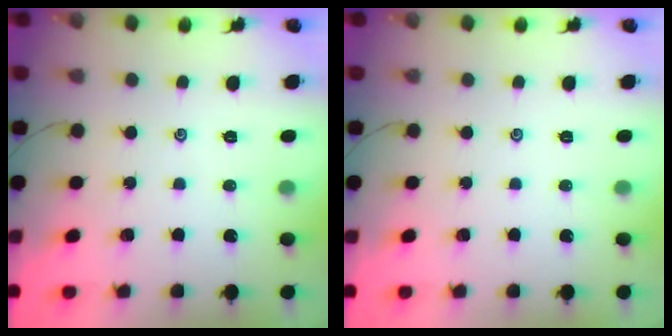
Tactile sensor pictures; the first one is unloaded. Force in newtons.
{"total": 0.0}